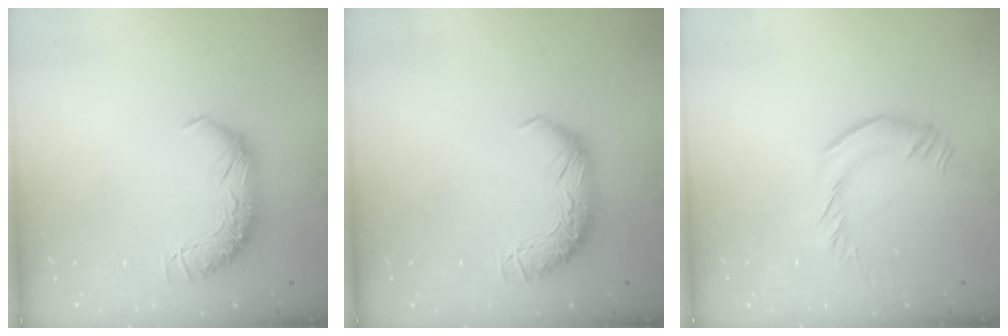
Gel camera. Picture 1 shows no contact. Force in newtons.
{"total": 0.0}
{"total": 1.8, "press": 1.6, "slide": 0.7}